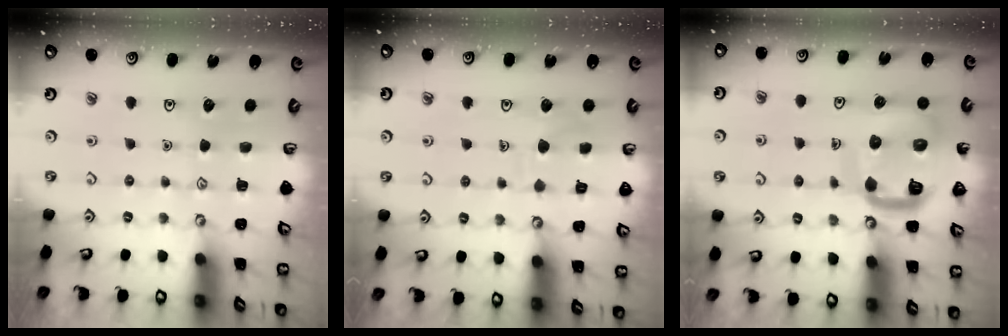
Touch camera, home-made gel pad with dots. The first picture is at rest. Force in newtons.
{"total": 6.2, "press": 6.2, "slide": 0.6}
{"total": 12.4, "press": 12.4, "slide": 1.2}